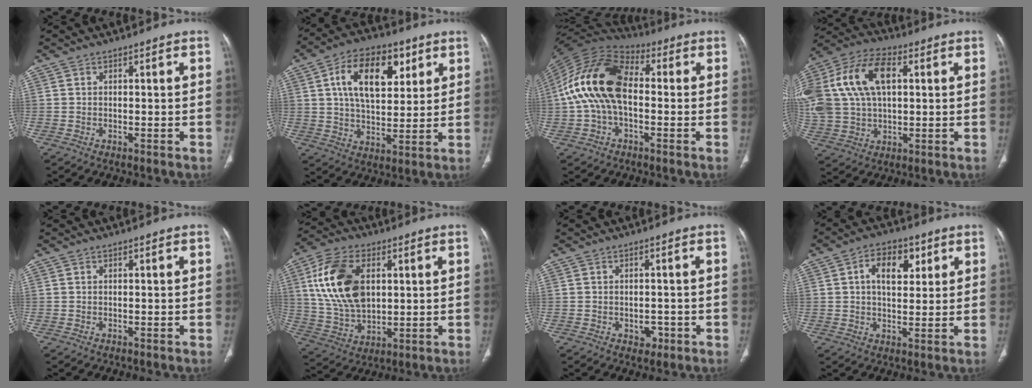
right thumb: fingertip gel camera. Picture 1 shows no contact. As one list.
[{"total": 16.0, "force": [5.8, 9.1, 11.8], "torque": [-0.165, -0.011, 0.099]}, {"total": 16.9, "force": [-0.2, 10.0, 13.6], "torque": [-0.261, 0.036, -0.014]}, {"total": 25.3, "force": [6.2, 15.7, 18.8], "torque": [-0.432, 0.040, 0.118]}, {"total": 0.0}, {"total": 17.5, "force": [4.3, 10.7, 13.2], "torque": [-0.244, -0.006, 0.087]}, {"total": 2.5, "force": [-1.0, 1.9, 1.3], "torque": [-0.006, 0.004, -0.009]}, {"total": 8.7, "force": [2.9, 5.2, 6.3], "torque": [-0.073, -0.002, 0.045]}]